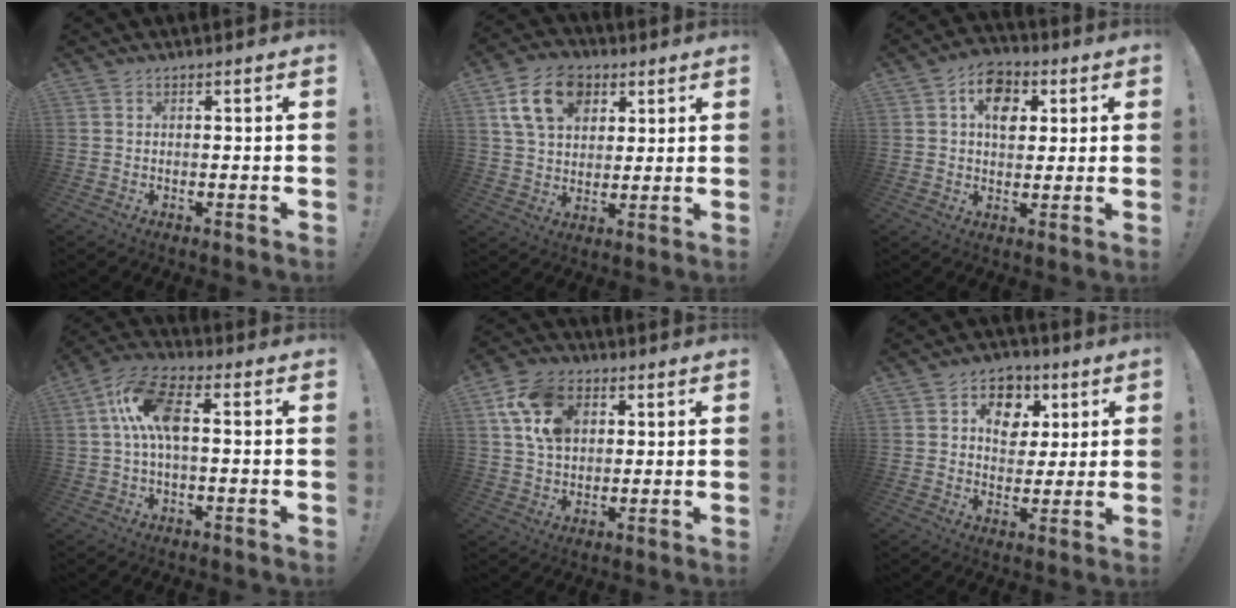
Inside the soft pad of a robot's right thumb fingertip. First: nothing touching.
{"total": 15.1, "force": [6.3, 10.8, 8.4], "torque": [-0.132, -0.013, 0.123]}
{"total": 9.9, "force": [2.9, 7.4, 5.9], "torque": [-0.078, 0.001, 0.051]}
{"total": 12.2, "force": [1.1, 5.5, 10.8], "torque": [-0.201, 0.009, 0.020]}
{"total": 14.2, "force": [5.3, 10.1, 8.4], "torque": [-0.155, 0.001, 0.108]}
{"total": 10.1, "force": [3.6, 8.2, 4.8], "torque": [-0.050, -0.017, 0.068]}